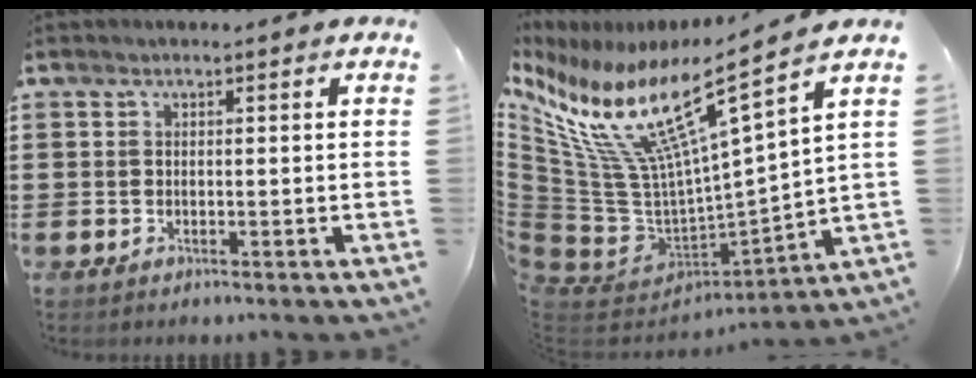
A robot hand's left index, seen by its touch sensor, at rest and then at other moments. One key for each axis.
{"total": 14.0, "fx": 9.0, "fy": 2.9, "fz": 10.2, "tx": -0.238, "ty": -0.073, "tz": 0.147}